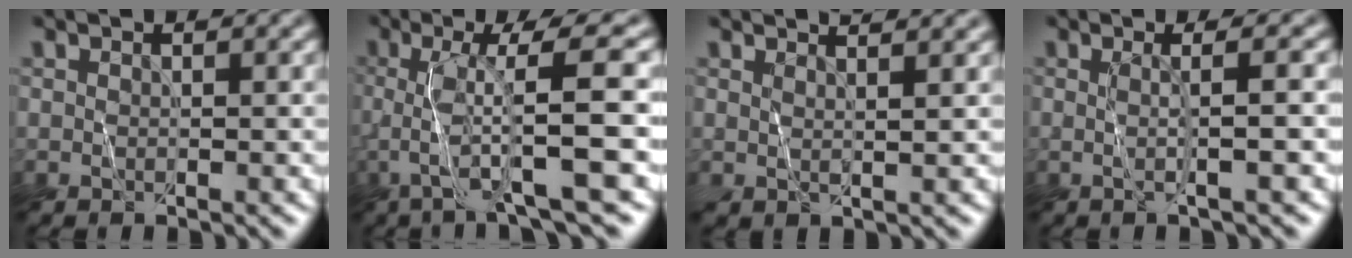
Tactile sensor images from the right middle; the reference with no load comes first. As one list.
[{"total": 8.9, "force": [-1.7, 1.4, 8.6], "torque": [-0.122, 0.014, -0.030]}, {"total": 3.1, "force": [2.5, 0.9, 1.5], "torque": [-0.008, 0.016, 0.013]}, {"total": 2.9, "force": [0.0, 0.6, 2.9], "torque": [-0.044, 0.002, -0.010]}]